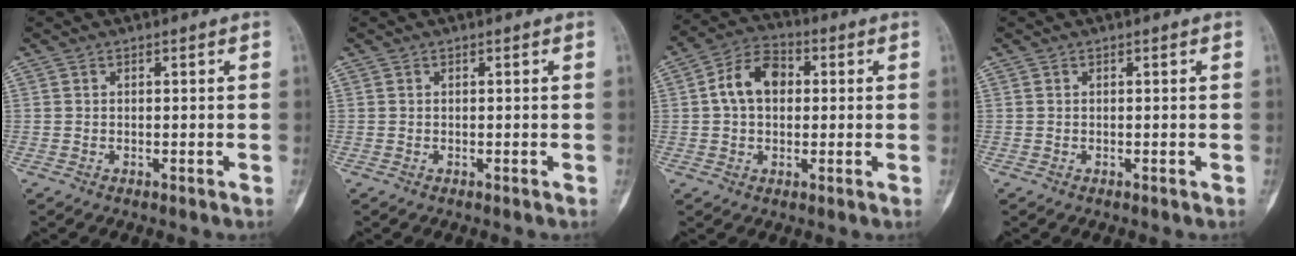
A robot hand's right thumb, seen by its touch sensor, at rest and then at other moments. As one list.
[{"total": 0.0}, {"total": 9.3, "force": [1.2, 6.4, 6.6], "torque": [-0.102, 0.022, 0.013]}, {"total": 0.0}]